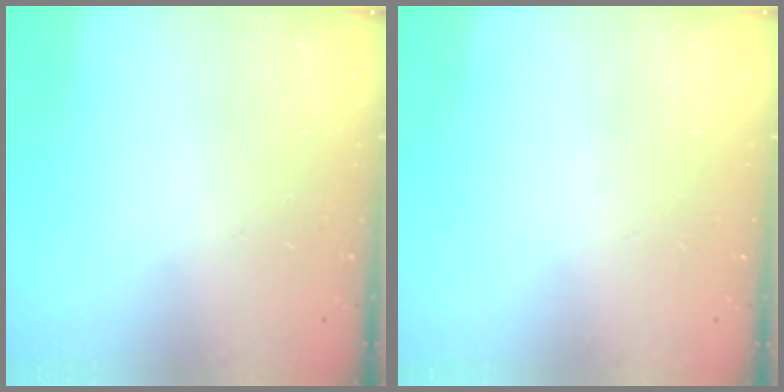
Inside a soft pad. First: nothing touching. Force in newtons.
{"total": 0.0}